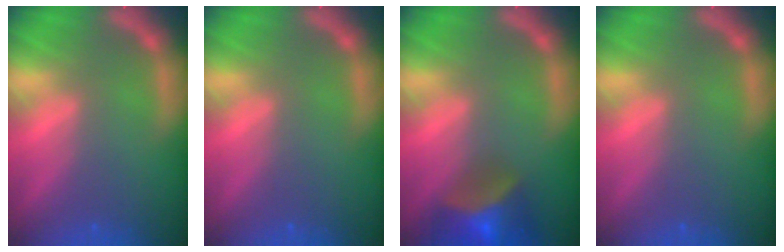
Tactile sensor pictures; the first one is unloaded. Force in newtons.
{"total": 0.0}
{"total": 7.5}
{"total": 0.0}